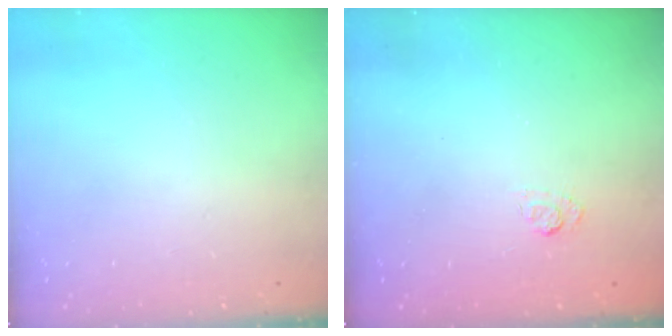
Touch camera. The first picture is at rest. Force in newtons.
{"total": 2.7, "press": 2.3, "slide": 1.5}